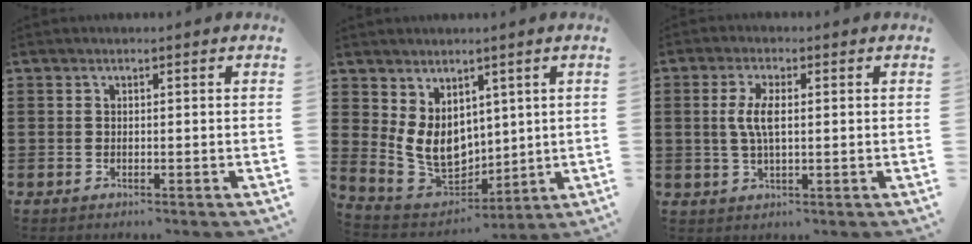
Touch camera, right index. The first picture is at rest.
{"total": 8.2, "force": [2.1, 6.4, 4.7], "torque": [-0.115, -0.013, 0.041]}
{"total": 4.9, "force": [0.6, 1.7, 4.6], "torque": [-0.097, 0.004, 0.005]}